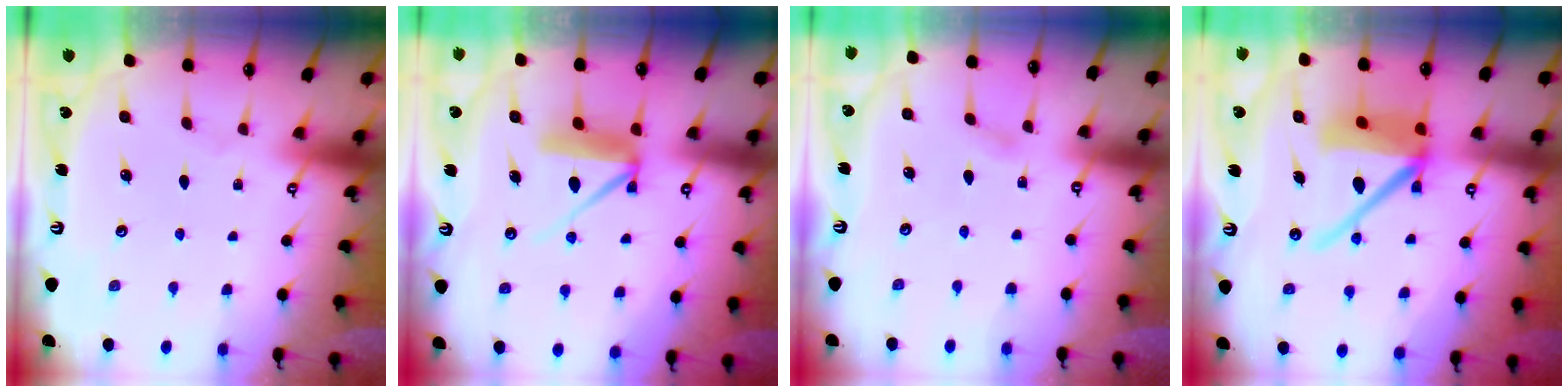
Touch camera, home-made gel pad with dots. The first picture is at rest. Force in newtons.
{"total": 7.8, "press": 7.8, "slide": 0.9}
{"total": 2.7, "press": 2.7, "slide": 0.3}
{"total": 14.1, "press": 13.9, "slide": 1.9}